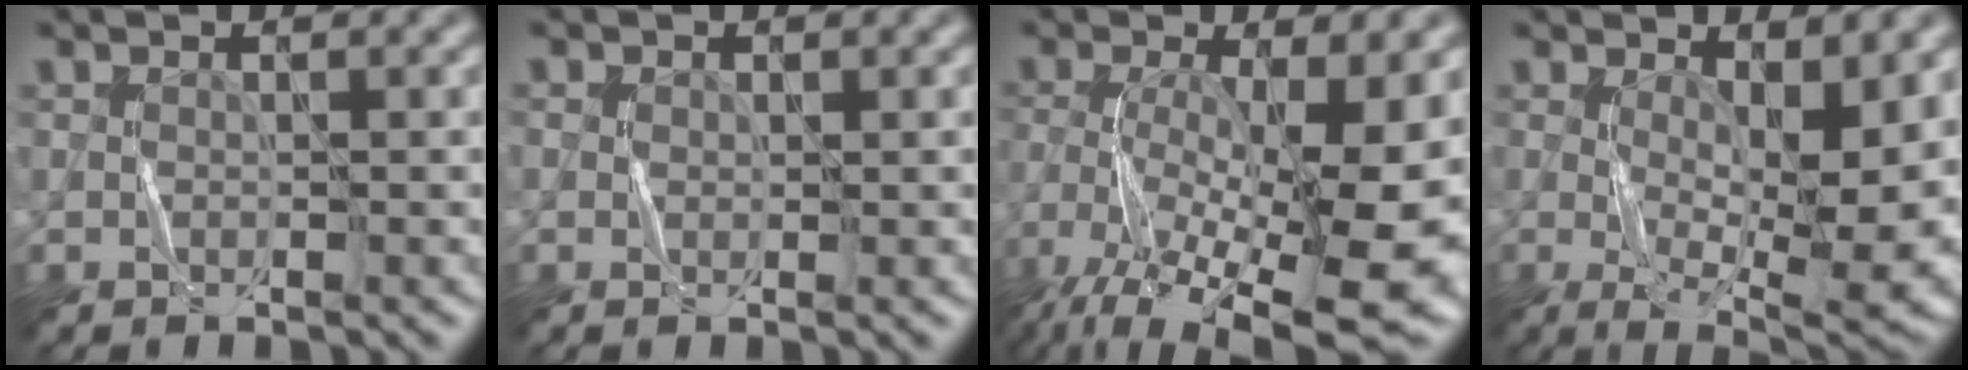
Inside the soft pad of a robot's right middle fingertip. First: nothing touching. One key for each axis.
{"total": 0.7, "fx": 0.2, "fy": 0.6, "fz": 0.3, "tx": -0.005, "ty": 0.002, "tz": 0.002}
{"total": 14.2, "fx": -5.4, "fy": 4.5, "fz": 12.3, "tx": -0.221, "ty": -0.024, "tz": -0.091}
{"total": 9.9, "fx": 0.2, "fy": 3.4, "fz": 9.3, "tx": -0.138, "ty": -0.015, "tz": 0.006}